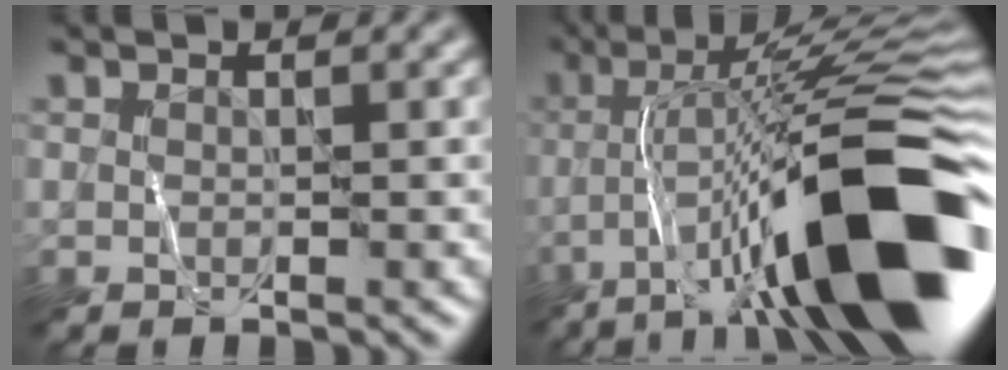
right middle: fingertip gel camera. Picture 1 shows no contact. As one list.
[{"total": 15.3, "force": [-5.6, 3.1, 13.9], "torque": [-0.226, 0.014, -0.091]}]